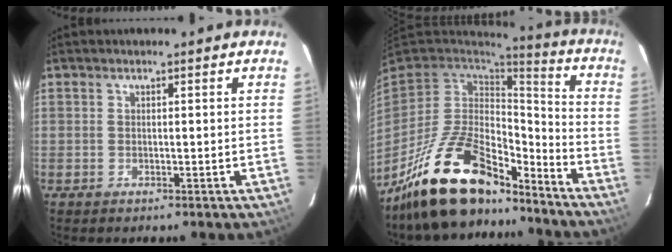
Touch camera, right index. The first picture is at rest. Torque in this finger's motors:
{"motor_torque": [1.03, -1.11, 1.05, 0.21]}